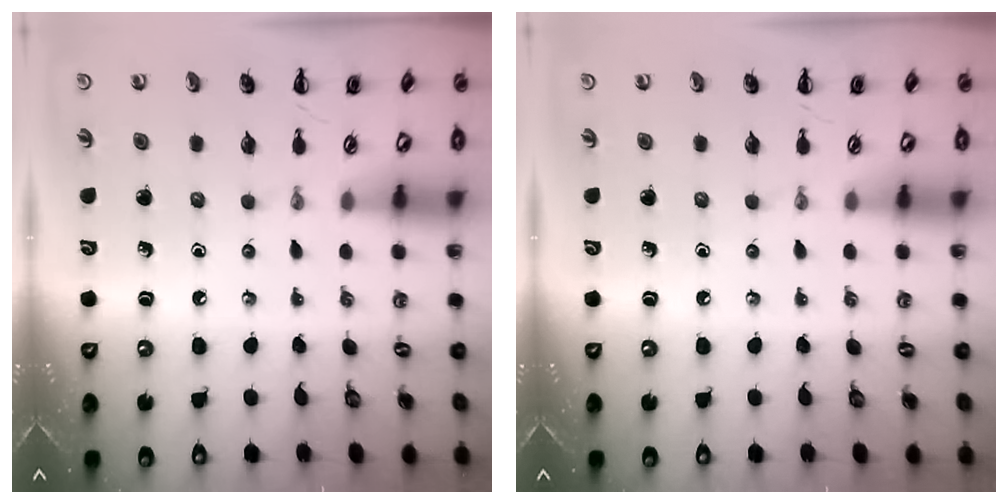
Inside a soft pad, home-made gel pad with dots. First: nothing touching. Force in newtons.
{"total": 0.0}